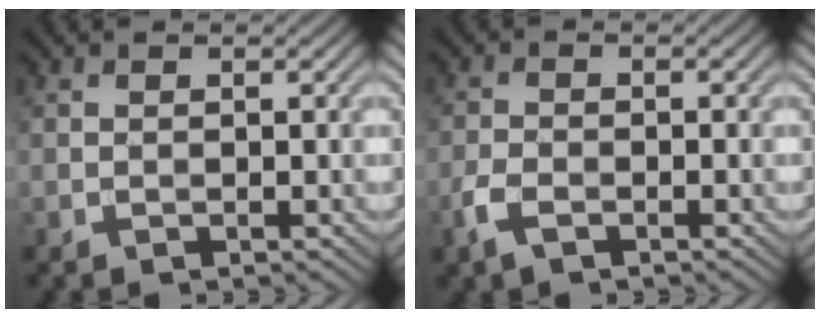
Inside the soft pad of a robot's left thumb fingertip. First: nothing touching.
{"total": 3.1, "force": [-1.9, 1.4, 2.0], "torque": [-0.050, -0.005, -0.043]}